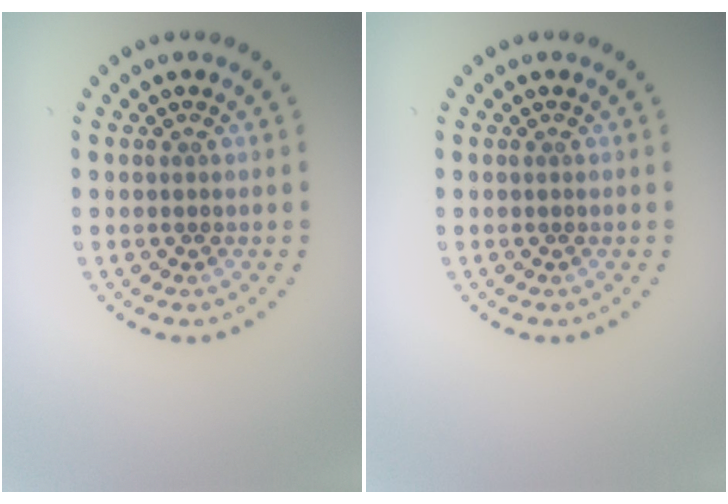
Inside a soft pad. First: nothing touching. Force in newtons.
{"total": 0.0}